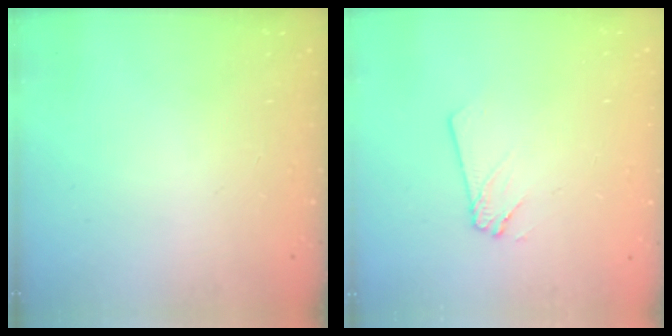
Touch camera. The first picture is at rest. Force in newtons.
{"total": 2.4, "press": 2.4, "slide": 0.2}